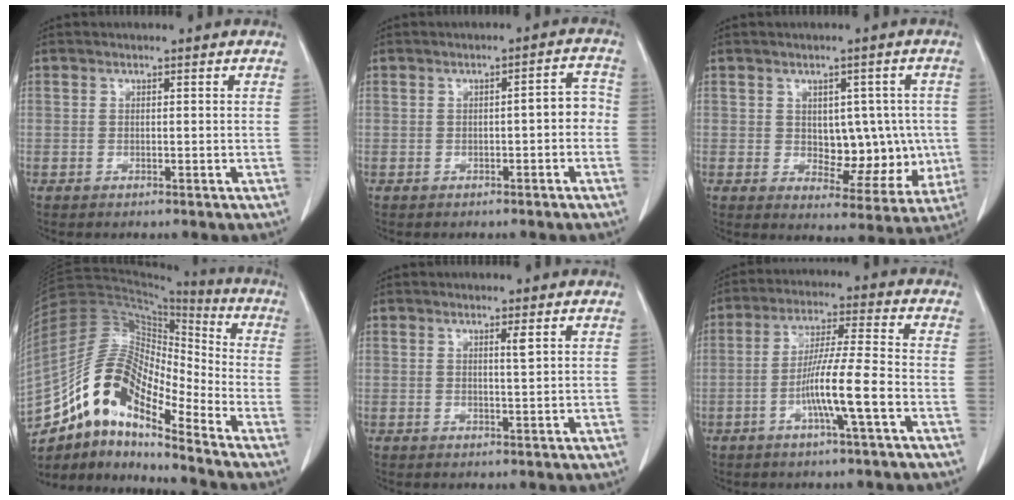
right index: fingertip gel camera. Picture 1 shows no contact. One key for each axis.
{"total": 3.5, "fx": -0.8, "fy": 1.1, "fz": 3.3, "tx": -0.039, "ty": 0.019, "tz": -0.009}
{"total": 9.1, "fx": 0.2, "fy": 5.5, "fz": 7.2, "tx": -0.071, "ty": 0.012, "tz": 0.020}
{"total": 15.0, "fx": -10.2, "fy": 4.4, "fz": 10.2, "tx": -0.196, "ty": 0.041, "tz": -0.181}
{"total": 1.5, "fx": 0.7, "fy": -0.2, "fz": 1.4, "tx": -0.025, "ty": -0.005, "tz": 0.012}
{"total": 9.3, "fx": -3.2, "fy": -0.6, "fz": 8.7, "tx": -0.161, "ty": 0.000, "tz": -0.062}